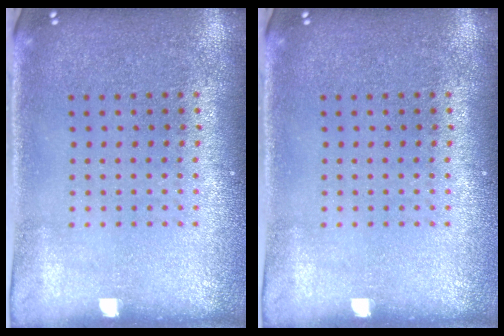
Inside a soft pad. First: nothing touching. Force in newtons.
{"total": 0.0}